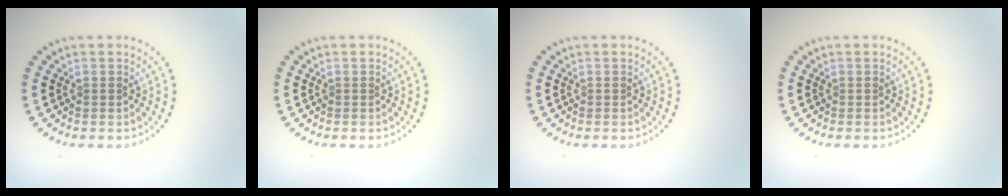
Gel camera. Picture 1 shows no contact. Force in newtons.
{"total": 0.0}
{"total": 0.0}
{"total": 0.0}